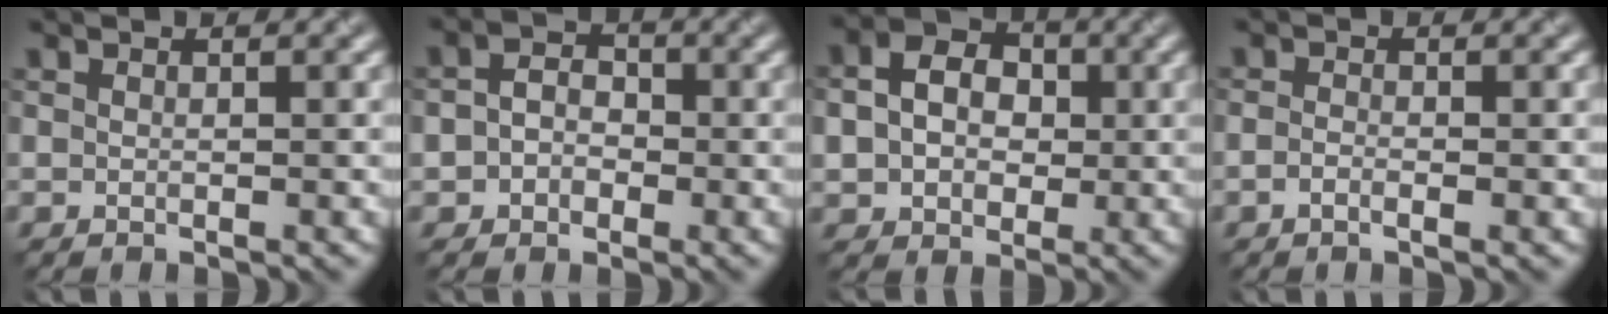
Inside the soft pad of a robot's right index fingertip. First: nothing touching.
{"total": 2.6, "force": [-0.5, 2.2, 1.3], "torque": [-0.013, 0.003, -0.021]}
{"total": 6.6, "force": [0.8, 5.3, 3.9], "torque": [-0.074, 0.019, -0.009]}
{"total": 1.0, "force": [-0.5, 0.4, 0.8], "torque": [-0.019, -0.002, -0.011]}